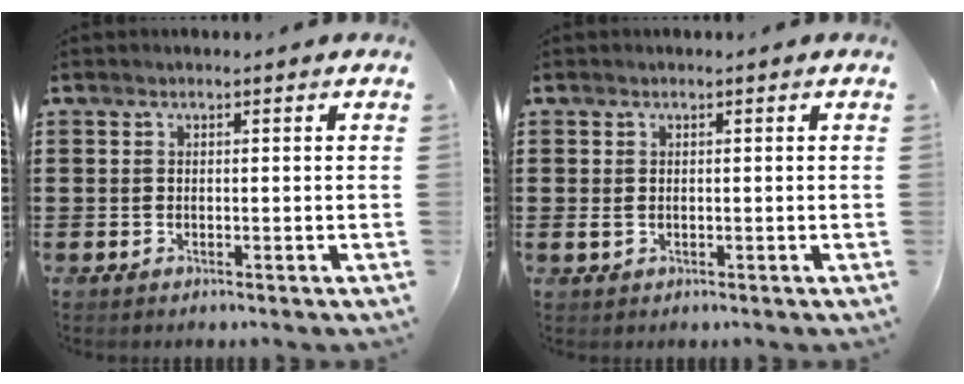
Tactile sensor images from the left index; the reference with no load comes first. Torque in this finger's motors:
{"motor_torque": [0.16, 0.20, 0.05, 0.03]}